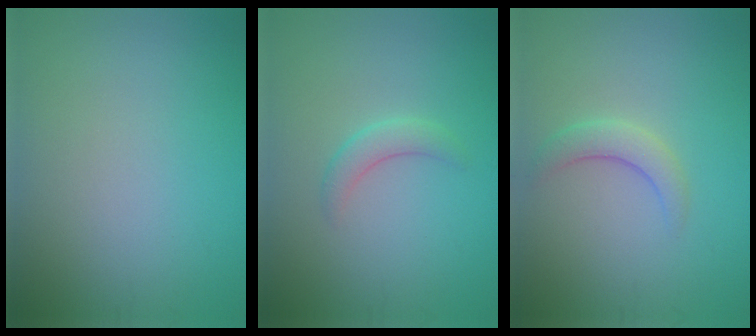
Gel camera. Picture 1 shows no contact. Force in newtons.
{"total": 1.7, "press": 1.7, "slide": 0.1}
{"total": 2.2, "press": 2.2, "slide": 0.2}